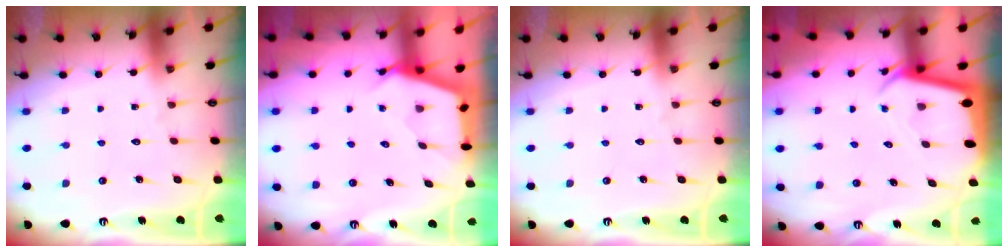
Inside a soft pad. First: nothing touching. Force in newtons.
{"total": 2.7, "press": 2.7, "slide": 0.3}
{"total": 0.0}
{"total": 2.3, "press": 2.3, "slide": 0.2}